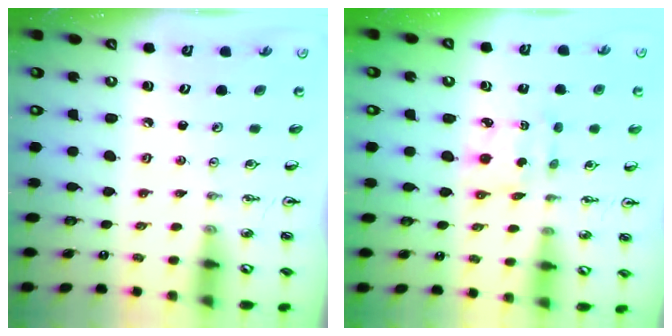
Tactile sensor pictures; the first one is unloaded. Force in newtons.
{"total": 2.4, "press": 2.4, "slide": 0.2}